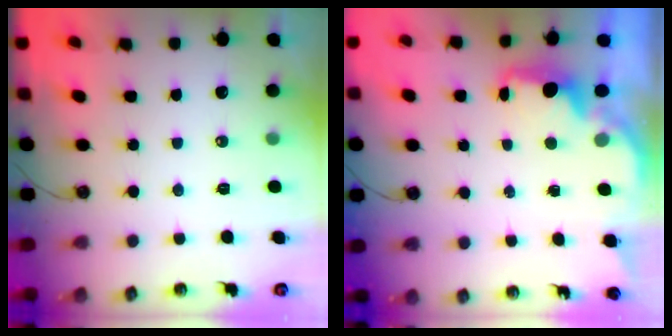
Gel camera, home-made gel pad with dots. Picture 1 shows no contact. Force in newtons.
{"total": 2.3, "press": 2.1, "slide": 0.8}